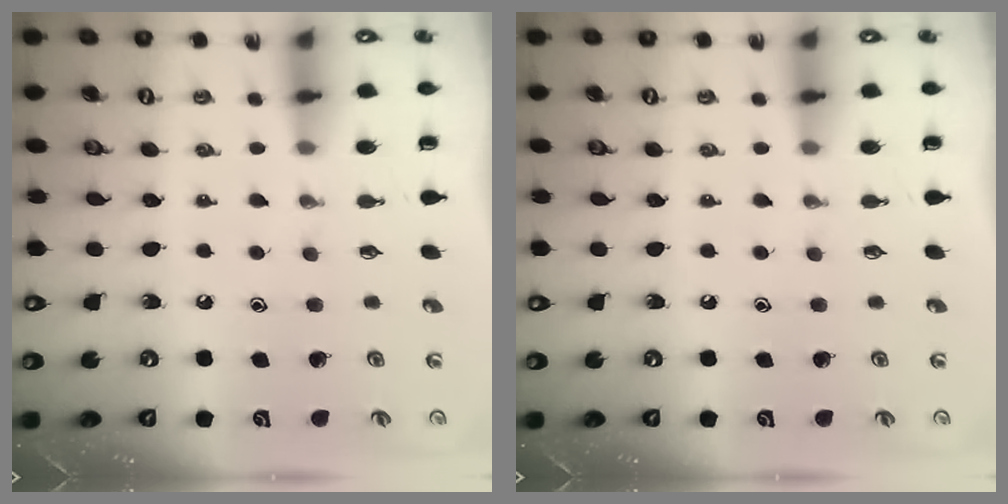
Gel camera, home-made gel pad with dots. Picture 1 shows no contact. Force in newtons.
{"total": 0.0}